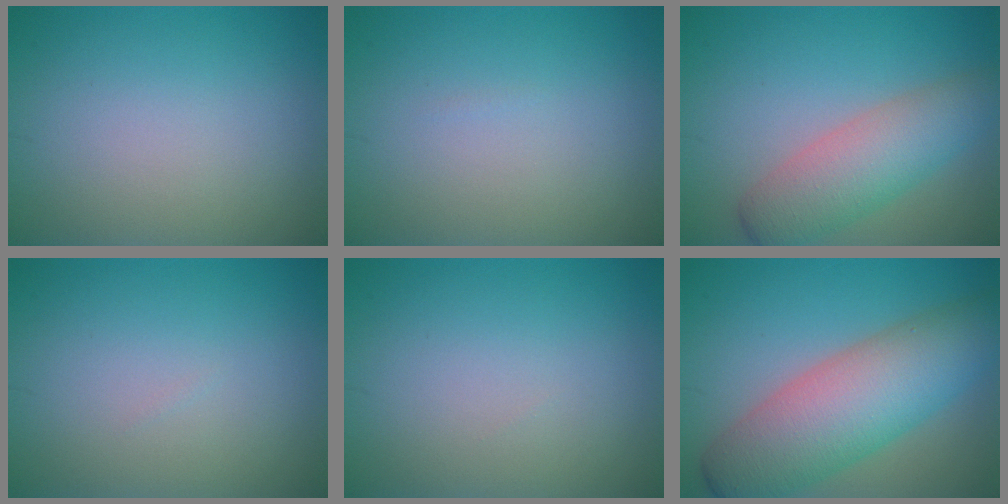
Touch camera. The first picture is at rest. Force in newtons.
{"total": 0.0}
{"total": 5.5, "press": 5.5, "slide": 0.3}
{"total": 0.0}
{"total": 0.0}
{"total": 9.4, "press": 9.4, "slide": 0.3}